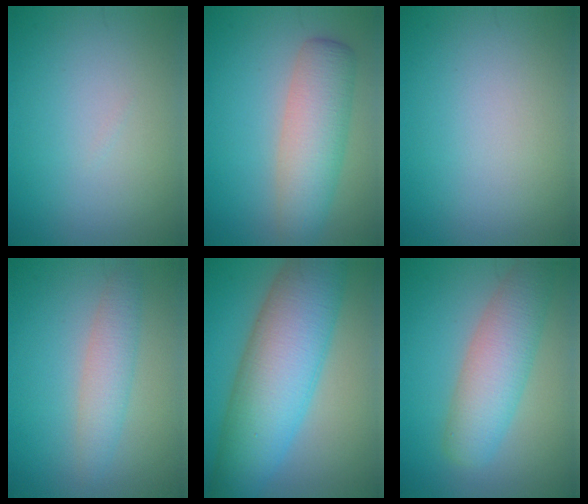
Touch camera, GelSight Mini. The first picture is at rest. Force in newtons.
{"total": 5.8, "press": 5.8, "slide": 0.2}
{"total": 0.0}
{"total": 3.0, "press": 3.0, "slide": 0.1}
{"total": 11.4, "press": 11.4, "slide": 0.2}
{"total": 5.9, "press": 5.9, "slide": 0.3}